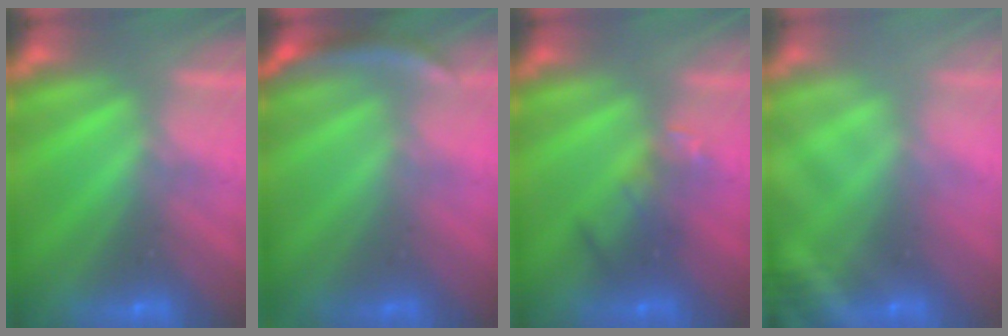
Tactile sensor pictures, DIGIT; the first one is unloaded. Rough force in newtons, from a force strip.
{"total": 2.9}
{"total": 2.4}
{"total": 2.9}